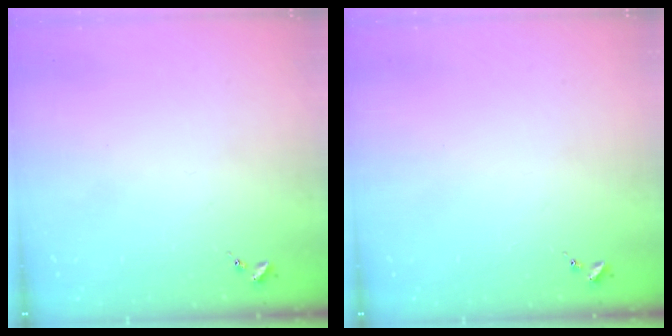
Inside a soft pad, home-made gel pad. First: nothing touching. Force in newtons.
{"total": 0.0}